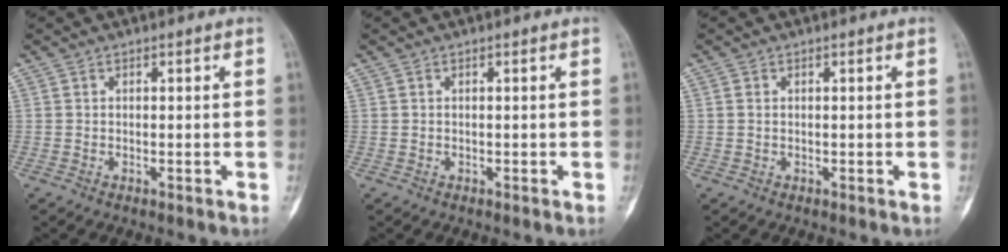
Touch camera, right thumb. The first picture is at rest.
{"total": 0.0}
{"total": 0.7, "force": [0.1, 0.6, 0.3], "torque": [-0.006, 0.001, 0.001]}